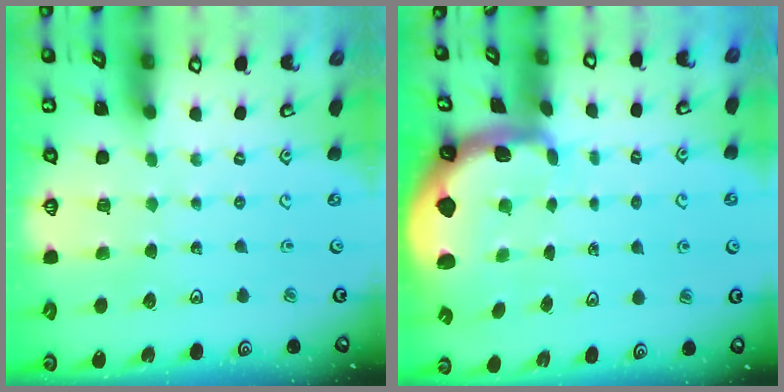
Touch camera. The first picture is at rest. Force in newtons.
{"total": 1.9, "press": 1.8, "slide": 0.4}